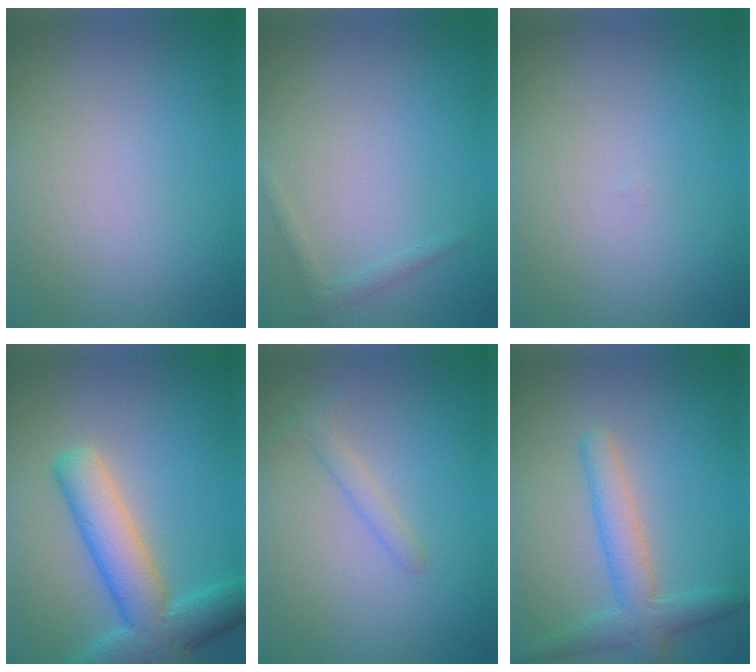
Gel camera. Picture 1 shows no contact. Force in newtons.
{"total": 1.1, "press": 1.1, "slide": 0.0}
{"total": 0.0}
{"total": 7.3, "press": 7.2, "slide": 0.5}
{"total": 1.3, "press": 1.3, "slide": 0.1}
{"total": 3.9, "press": 3.9, "slide": 0.1}